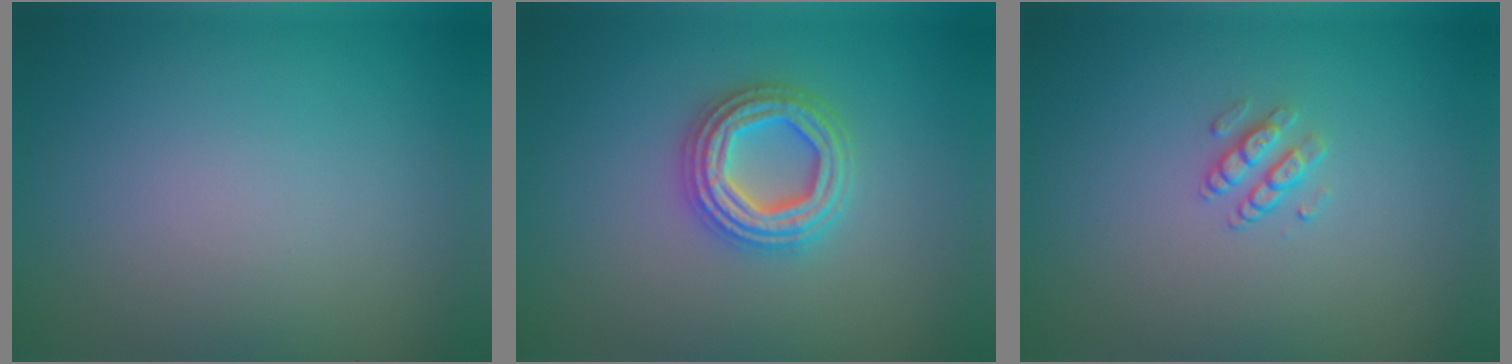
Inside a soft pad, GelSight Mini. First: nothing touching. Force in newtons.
{"total": 4.7, "press": 4.6, "slide": 0.7}
{"total": 1.5, "press": 1.1, "slide": 1.0}